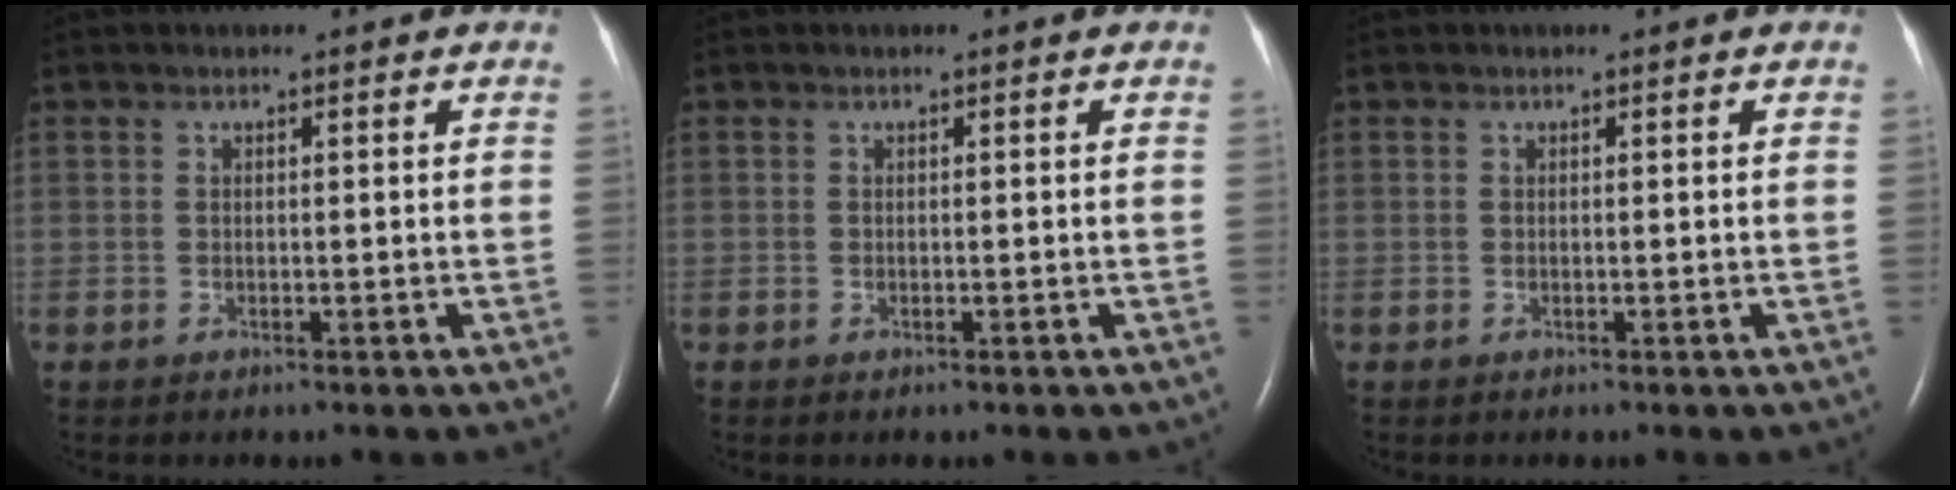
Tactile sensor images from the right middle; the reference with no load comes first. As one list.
[{"total": 0.0}, {"total": 0.0}]